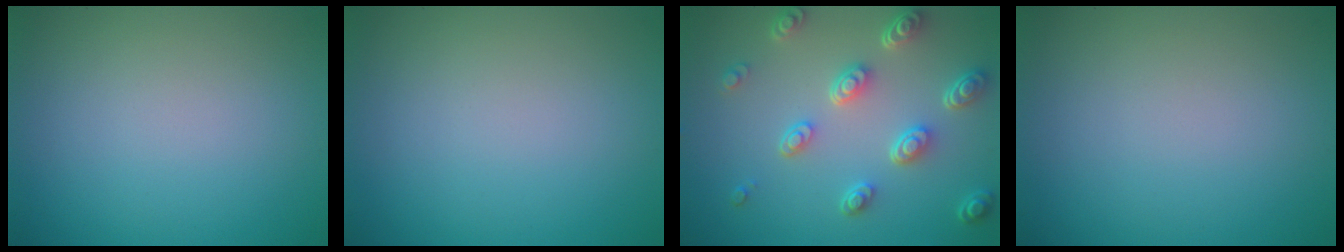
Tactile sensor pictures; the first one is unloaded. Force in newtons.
{"total": 0.0}
{"total": 5.2, "press": 3.8, "slide": 3.5}
{"total": 0.0}